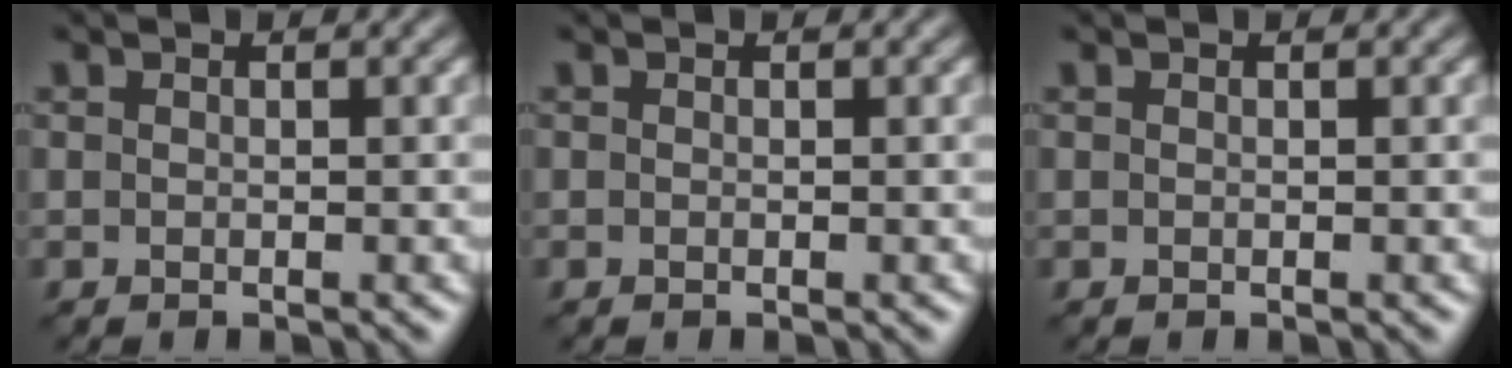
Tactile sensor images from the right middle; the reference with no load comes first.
{"total": 0.0}
{"total": 0.0}